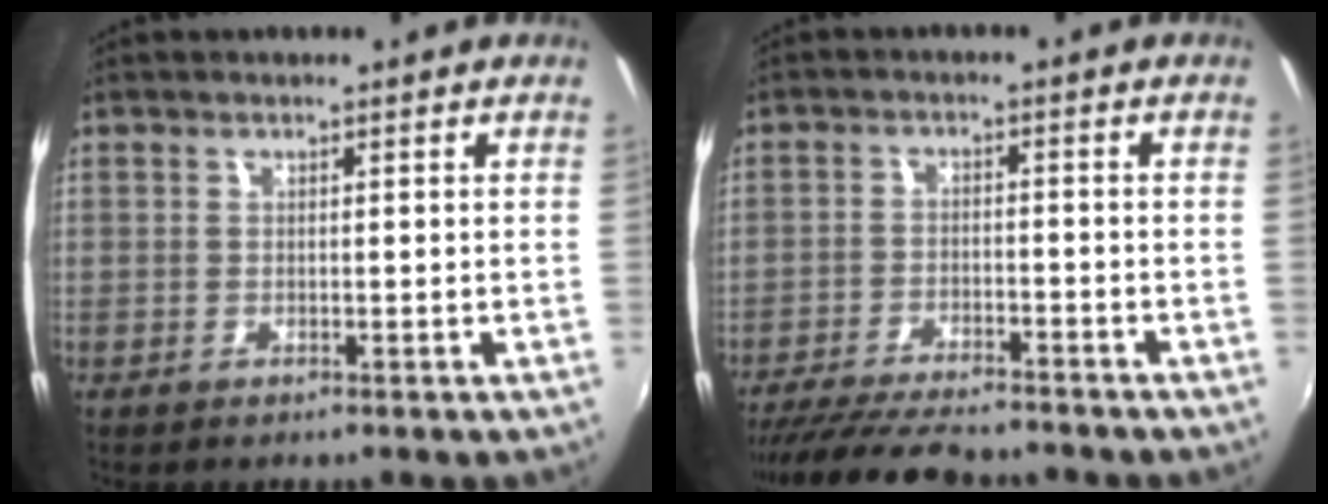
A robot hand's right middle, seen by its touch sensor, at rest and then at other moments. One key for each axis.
{"total": 13.5, "fx": -11.9, "fy": 2.5, "fz": 5.9, "tx": -0.132, "ty": -0.022, "tz": -0.194}